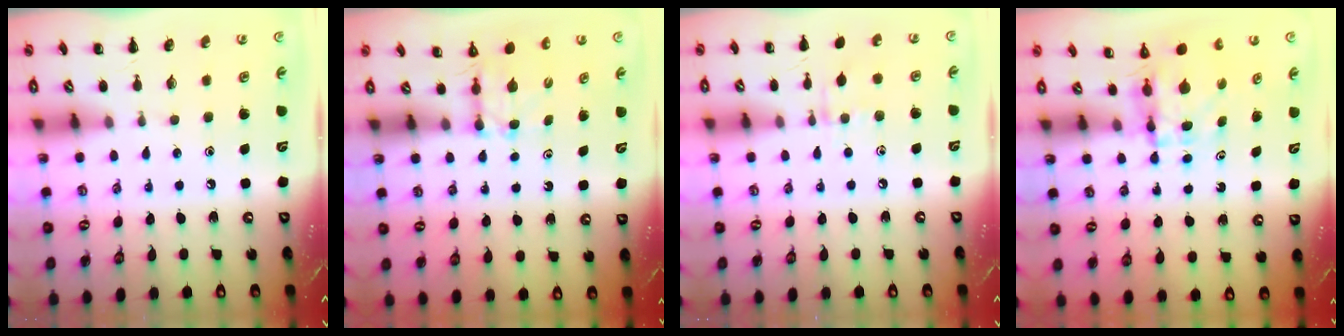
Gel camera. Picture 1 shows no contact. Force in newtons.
{"total": 2.8, "press": 2.6, "slide": 1.1}
{"total": 6.0, "press": 5.8, "slide": 1.8}
{"total": 3.9, "press": 3.8, "slide": 0.3}